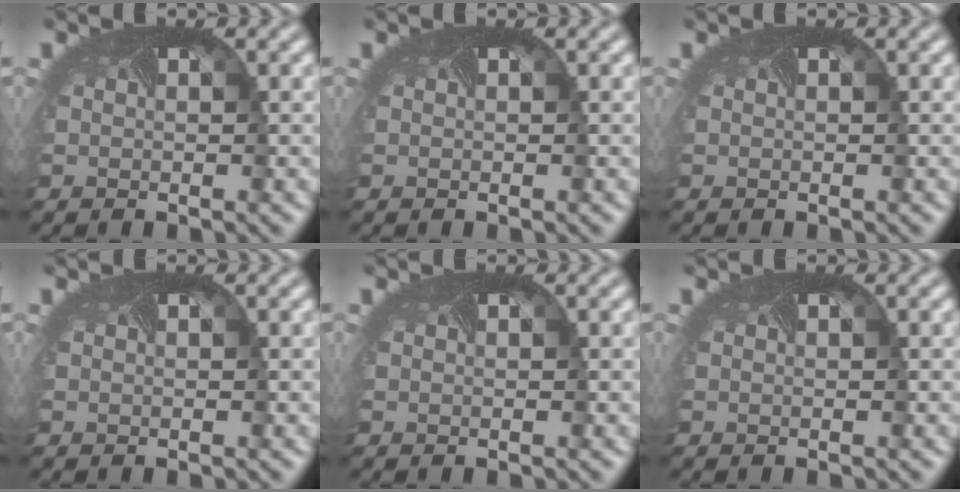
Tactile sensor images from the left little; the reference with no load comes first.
{"total": 0.0}
{"total": 0.0}
{"total": 0.0}
{"total": 0.0}
{"total": 0.0}